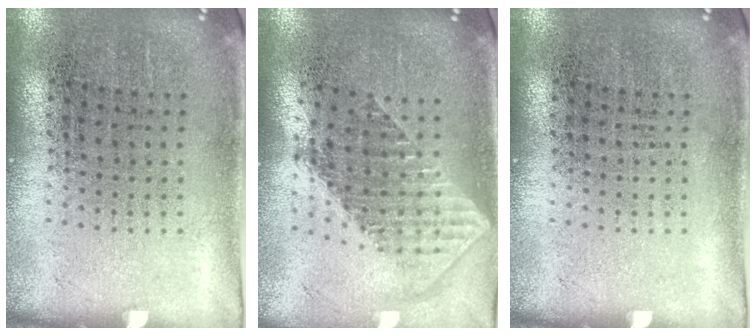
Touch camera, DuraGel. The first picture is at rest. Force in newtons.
{"total": 1.8, "press": 1.5, "slide": 1.0}
{"total": 0.0}